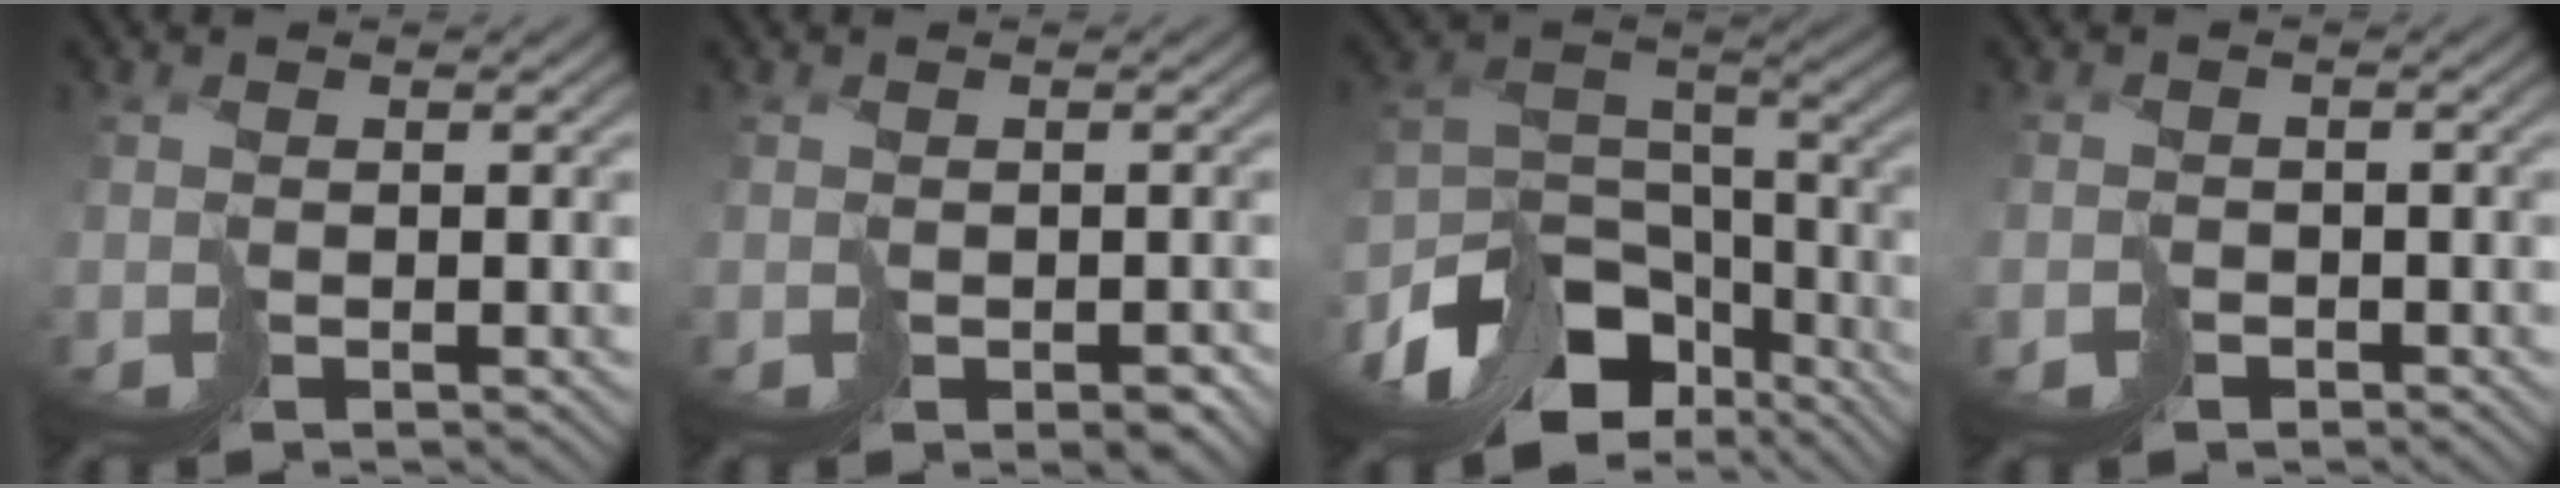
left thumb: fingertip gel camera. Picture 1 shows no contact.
{"total": 2.6, "force": [-1.1, 1.8, 1.5], "torque": [-0.015, -0.008, -0.009]}
{"total": 14.3, "force": [-9.2, 8.2, 7.4], "torque": [-0.173, -0.029, -0.135]}
{"total": 1.8, "force": [-1.2, 1.4, -0.2], "torque": [0.021, -0.002, -0.025]}